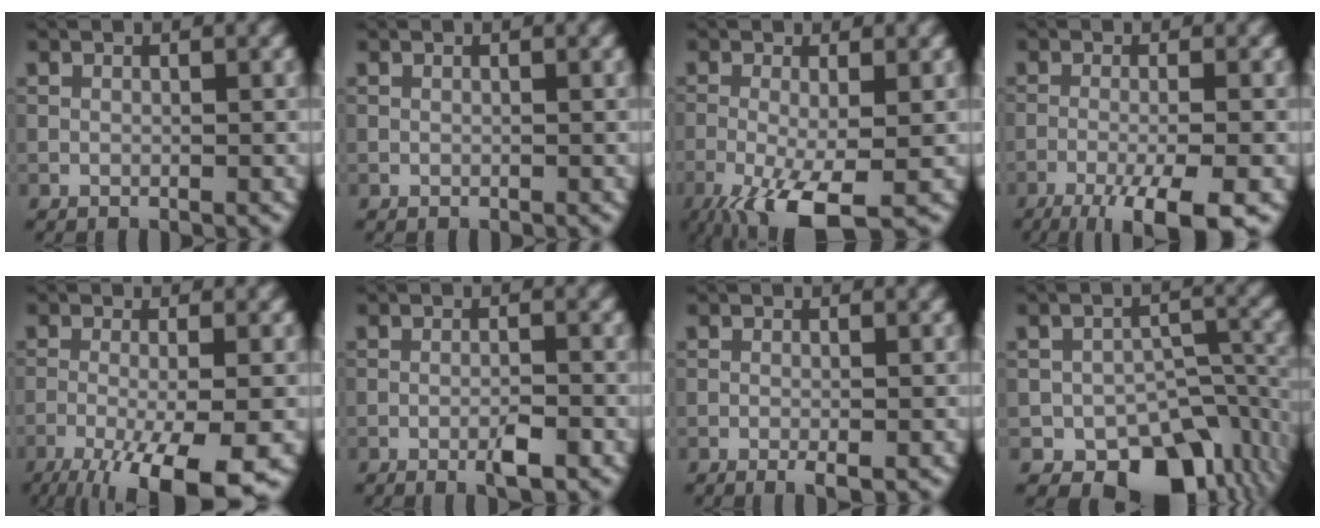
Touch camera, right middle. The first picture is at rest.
{"total": 0.0}
{"total": 7.5, "force": [-3.7, 2.1, 6.2], "torque": [-0.125, -0.017, -0.067]}
{"total": 8.5, "force": [-5.1, 2.1, 6.4], "torque": [-0.091, -0.018, -0.083]}
{"total": 10.3, "force": [-5.5, 2.8, 8.3], "torque": [-0.136, -0.018, -0.089]}
{"total": 2.3, "force": [-1.1, 0.4, 2.0], "torque": [-0.032, 0.000, -0.020]}
{"total": 1.4, "force": [-0.6, 0.2, 1.3], "torque": [-0.019, -0.006, -0.010]}
{"total": 10.3, "force": [-6.1, 6.5, 5.3], "torque": [-0.056, -0.019, -0.081]}